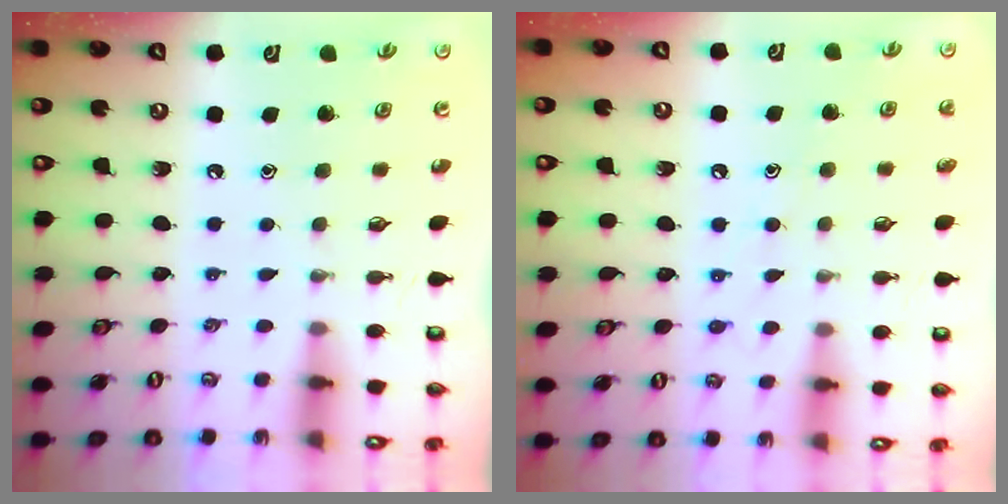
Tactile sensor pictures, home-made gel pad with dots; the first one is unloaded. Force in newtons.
{"total": 7.0, "press": 7.0, "slide": 0.6}